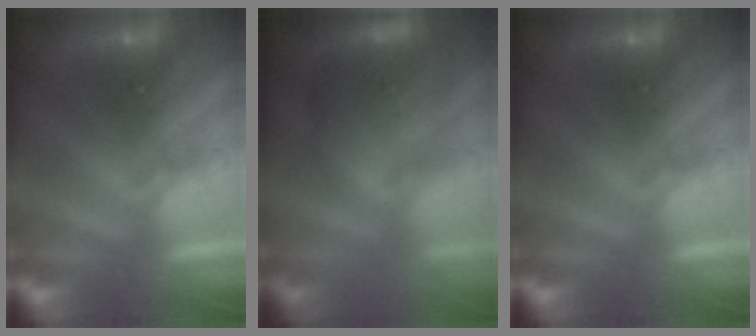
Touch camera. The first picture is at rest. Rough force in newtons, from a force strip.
{"total": 3.8}
{"total": 0.0}